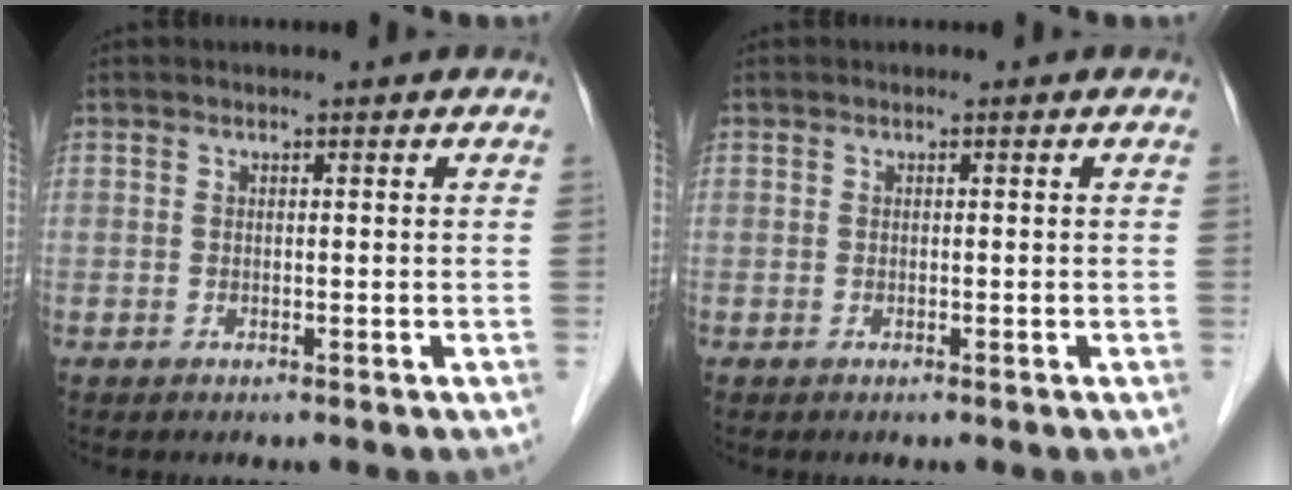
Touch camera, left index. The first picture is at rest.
{"total": 0.0}